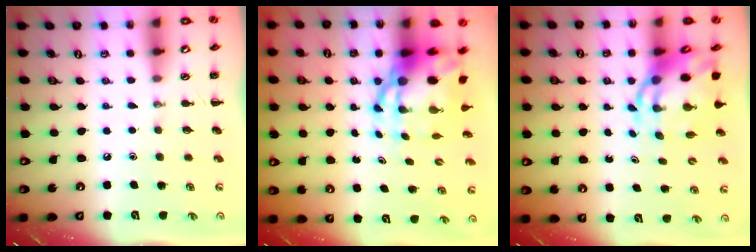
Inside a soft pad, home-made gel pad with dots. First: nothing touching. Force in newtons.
{"total": 9.4, "press": 9.1, "slide": 2.6}
{"total": 8.2, "press": 8.0, "slide": 1.9}